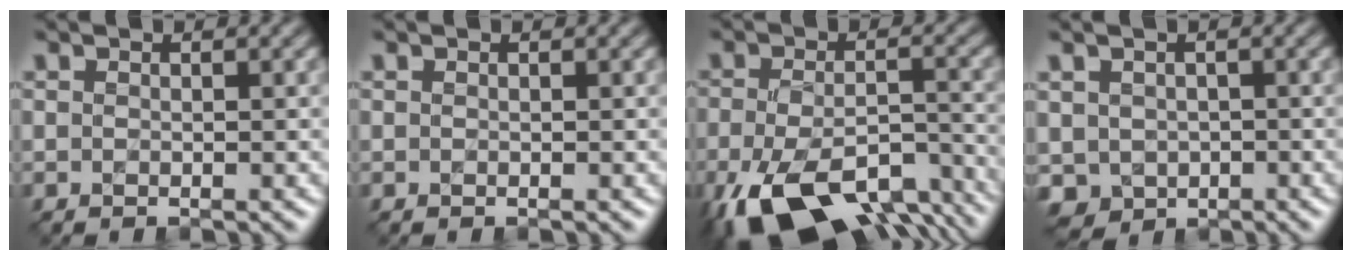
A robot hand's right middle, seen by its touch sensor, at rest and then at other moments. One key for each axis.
{"total": 0.0}
{"total": 13.6, "fx": -8.8, "fy": 6.0, "fz": 8.6, "tx": -0.190, "ty": -0.033, "tz": -0.128}
{"total": 3.1, "fx": -0.6, "fy": 2.8, "fz": 1.1, "tx": -0.027, "ty": -0.006, "tz": -0.013}